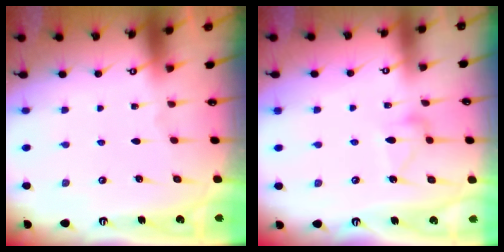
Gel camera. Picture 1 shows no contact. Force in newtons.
{"total": 9.0, "press": 9.0, "slide": 0.4}